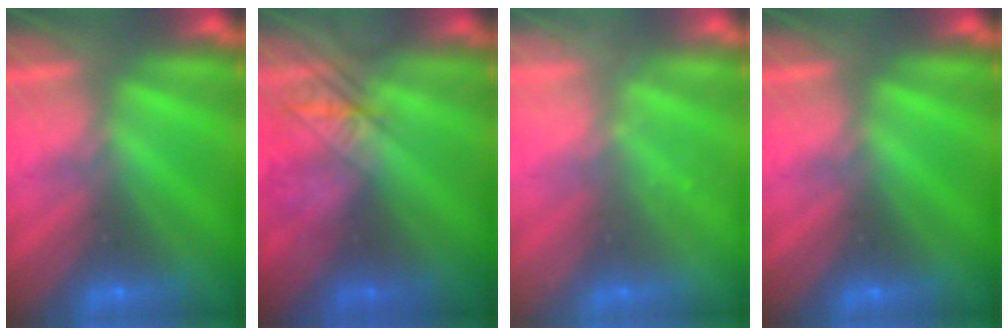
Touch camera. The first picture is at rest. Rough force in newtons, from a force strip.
{"total": 2.5}
{"total": 2.1}
{"total": 0.0}